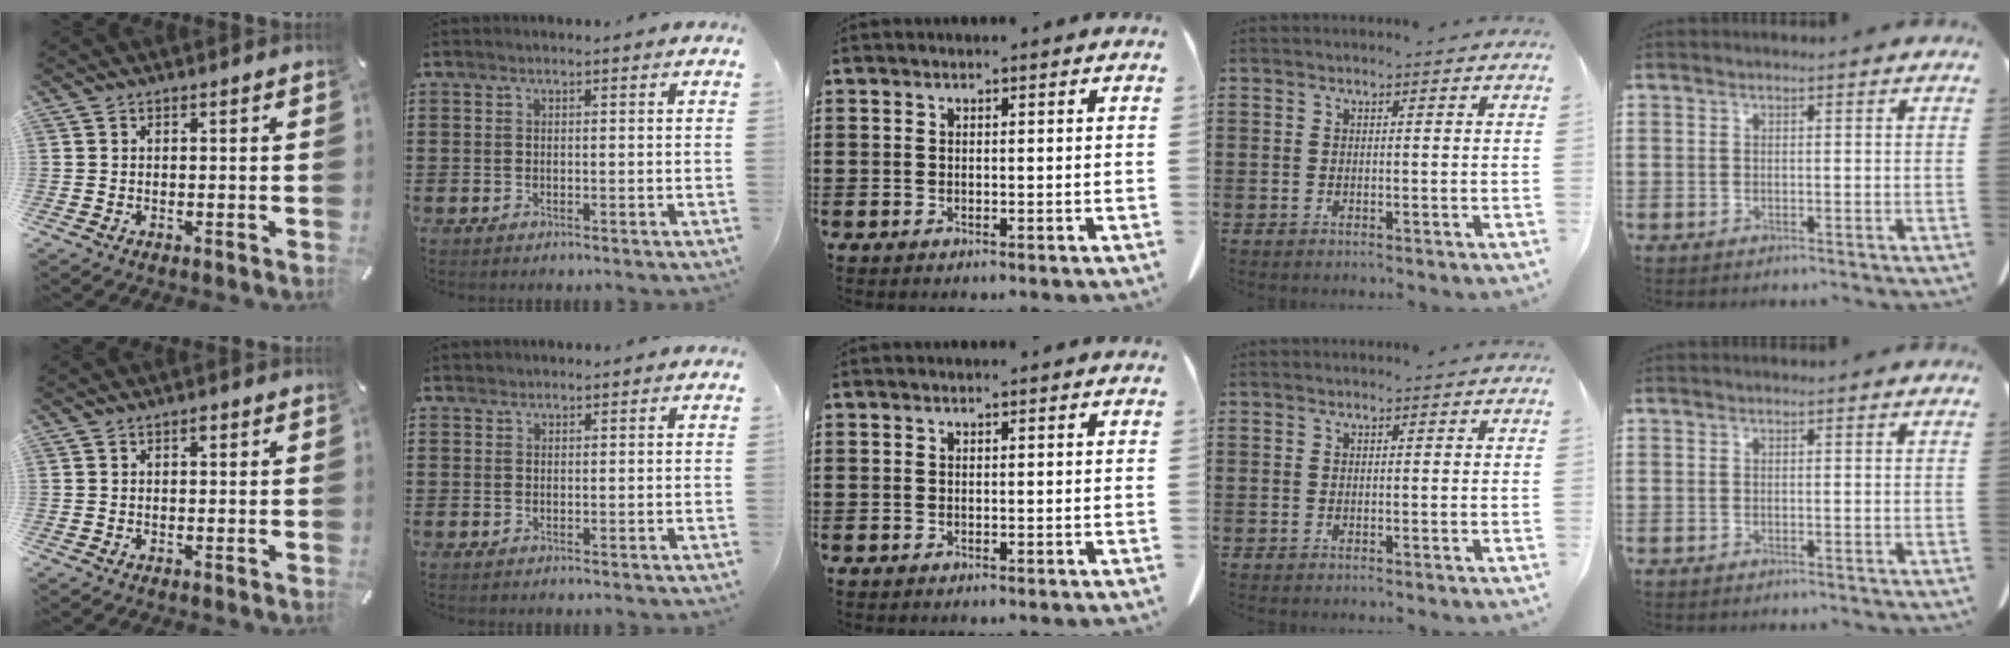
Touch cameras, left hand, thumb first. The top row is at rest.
{"thumb": {"total": 1.1, "force": [0.3, 0.7, 0.8], "torque": [-0.008, 0.002, 0.003]}, "index": {"total": 0.7, "force": [0.6, 0.3, 0.0], "torque": [-0.001, 0.001, 0.013]}}